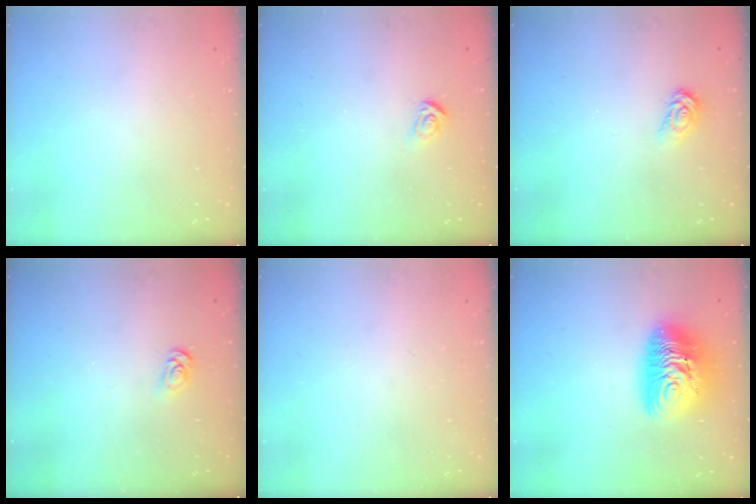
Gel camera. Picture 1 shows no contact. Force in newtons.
{"total": 3.2, "press": 3.2, "slide": 0.2}
{"total": 3.2, "press": 3.2, "slide": 0.0}
{"total": 3.2, "press": 3.1, "slide": 0.4}
{"total": 0.0}
{"total": 14.4, "press": 14.3, "slide": 1.2}